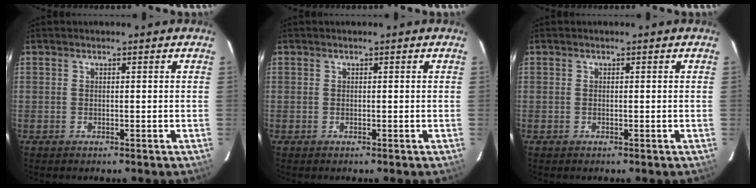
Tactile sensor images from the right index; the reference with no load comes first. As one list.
[{"total": 0.0}, {"total": 0.0}]